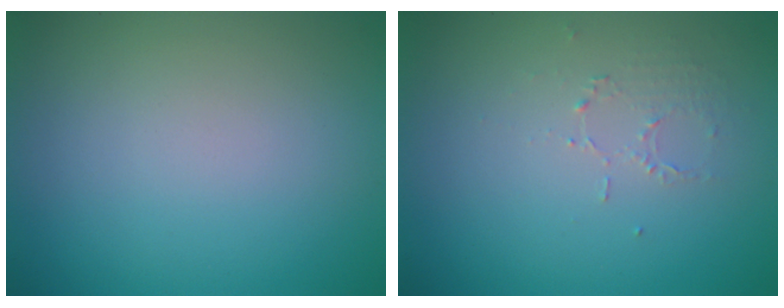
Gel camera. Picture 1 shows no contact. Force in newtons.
{"total": 1.0, "press": 0.5, "slide": 0.9}